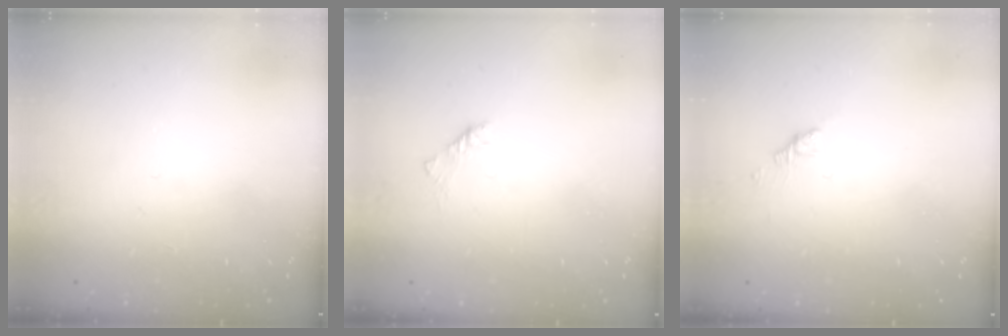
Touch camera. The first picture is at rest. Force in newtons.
{"total": 1.6, "press": 1.4, "slide": 0.6}
{"total": 1.1, "press": 1.0, "slide": 0.5}